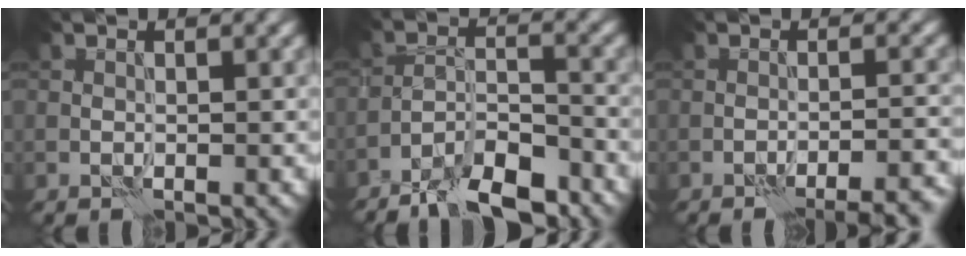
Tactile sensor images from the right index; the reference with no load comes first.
{"total": 6.4, "force": [-5.2, 1.7, 3.3], "torque": [-0.050, 0.006, -0.097]}
{"total": 6.8, "force": [-5.6, 1.5, 3.5], "torque": [-0.029, 0.016, -0.059]}